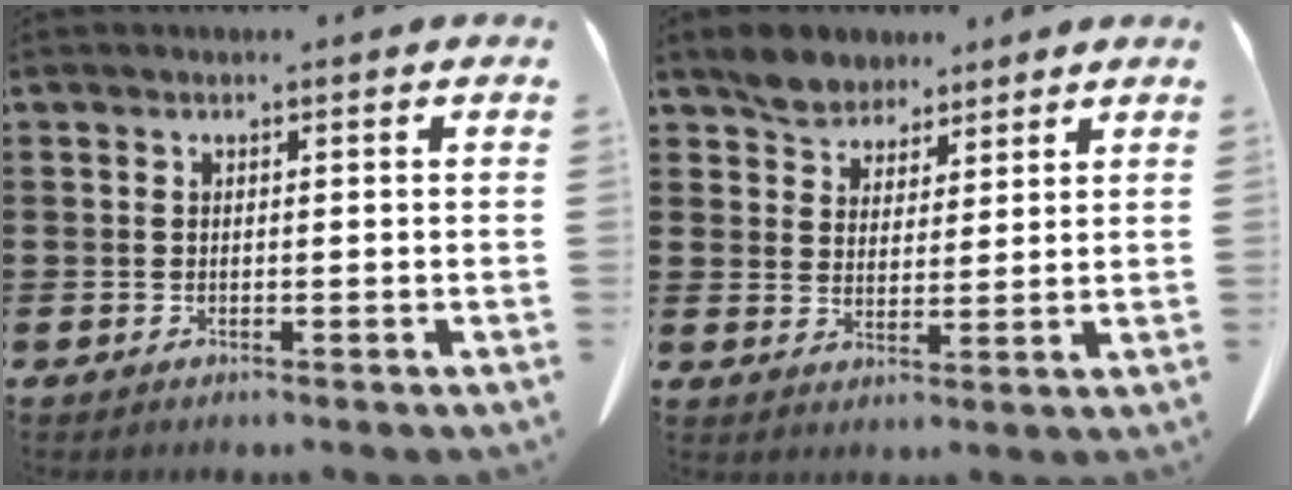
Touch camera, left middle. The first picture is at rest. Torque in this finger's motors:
{"motor_torque": [1.01, 0.56, 0.11, 0.04]}